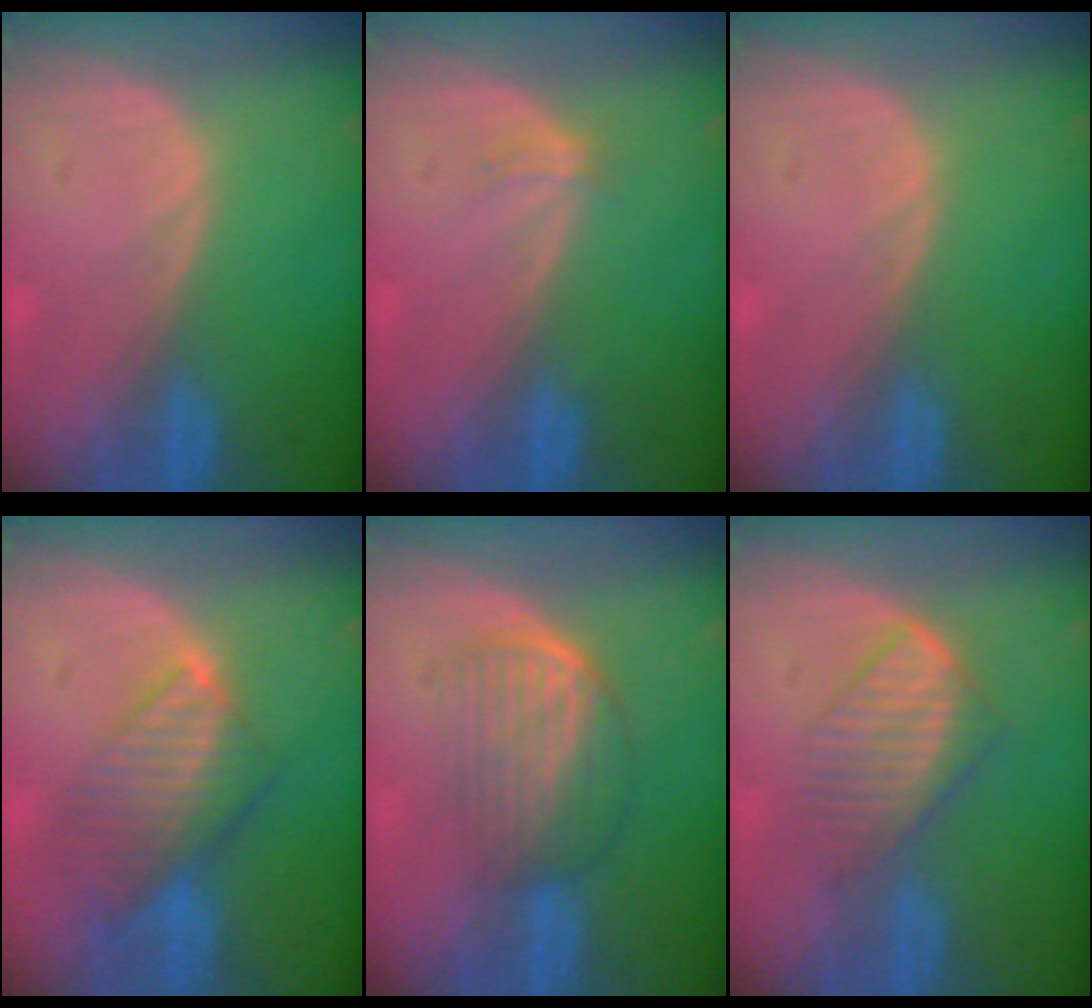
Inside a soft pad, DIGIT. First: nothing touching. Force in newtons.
{"total": 1.5, "press": 1.1, "slide": 1.0}
{"total": 0.0}
{"total": 8.3, "press": 7.1, "slide": 4.3}
{"total": 7.2, "press": 6.0, "slide": 4.0}
{"total": 5.9, "press": 5.8, "slide": 1.3}